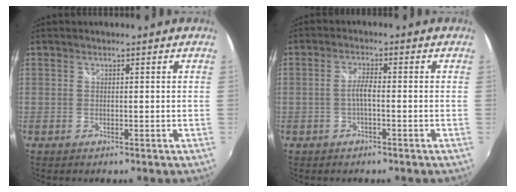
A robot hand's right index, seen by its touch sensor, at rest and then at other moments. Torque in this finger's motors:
{"motor_torque": [0.47, -0.09, 0.26, 0.05]}